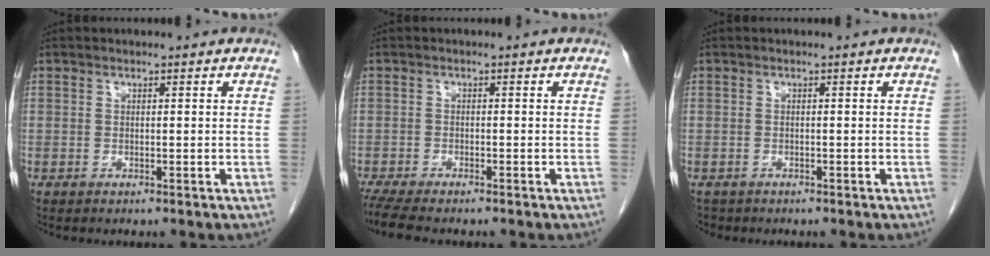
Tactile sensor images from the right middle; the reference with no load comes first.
{"total": 5.9, "force": [-4.9, 0.9, 3.1], "torque": [-0.056, -0.013, -0.080]}
{"total": 1.5, "force": [-1.2, 0.8, 0.1], "torque": [-0.011, -0.002, -0.020]}